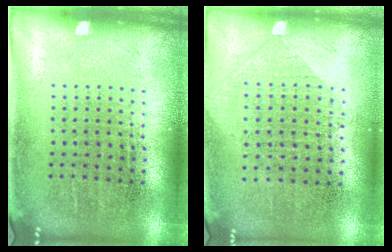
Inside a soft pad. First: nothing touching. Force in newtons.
{"total": 1.0, "press": 0.9, "slide": 0.4}